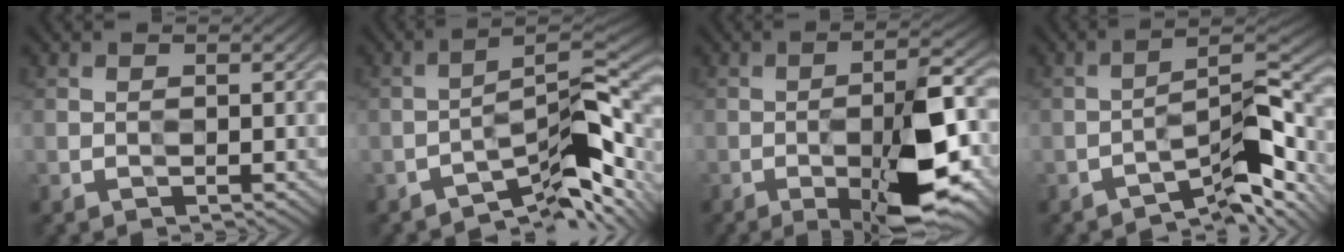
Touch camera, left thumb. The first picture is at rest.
{"total": 10.1, "force": [-7.3, 1.9, 6.7], "torque": [-0.087, 0.014, -0.120]}
{"total": 10.4, "force": [-4.6, 2.3, 9.0], "torque": [-0.130, 0.007, -0.073]}
{"total": 7.6, "force": [-6.3, 0.9, 4.0], "torque": [-0.048, 0.030, -0.110]}